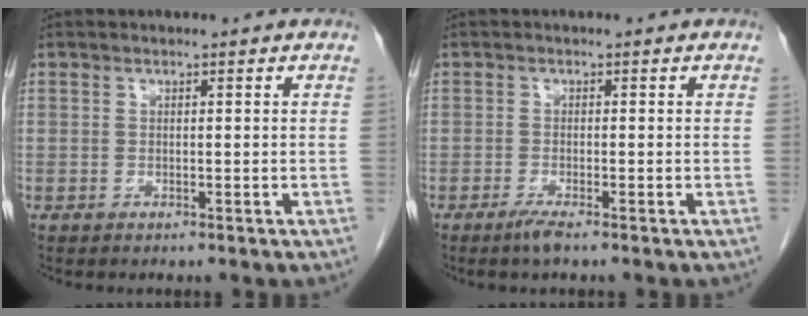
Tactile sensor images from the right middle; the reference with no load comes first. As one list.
[{"total": 1.9, "force": [-1.4, -0.1, 1.4], "torque": [-0.033, -0.006, -0.029]}]